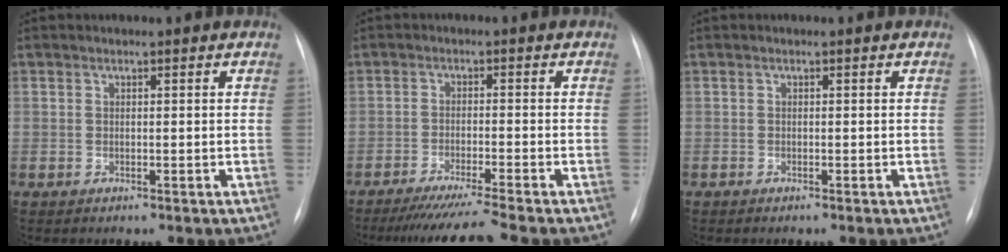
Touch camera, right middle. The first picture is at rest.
{"total": 9.0, "force": [-7.7, -2.1, 4.0], "torque": [-0.049, -0.034, -0.126]}
{"total": 0.0}